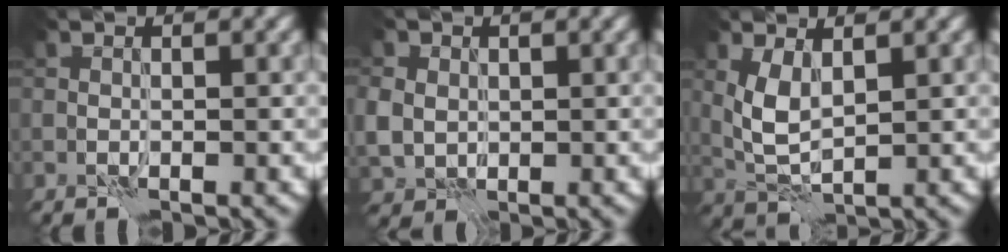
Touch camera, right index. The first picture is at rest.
{"total": 3.5, "force": [0.6, 3.2, 1.3], "torque": [-0.034, 0.003, 0.007]}
{"total": 3.2, "force": [1.4, 1.5, 2.5], "torque": [-0.064, -0.002, 0.030]}